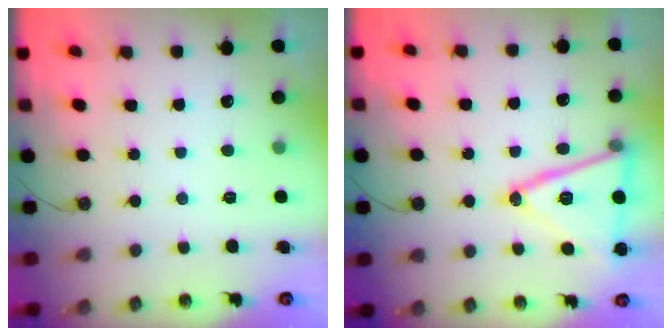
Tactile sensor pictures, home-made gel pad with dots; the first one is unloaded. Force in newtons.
{"total": 19.0, "press": 18.7, "slide": 3.4}